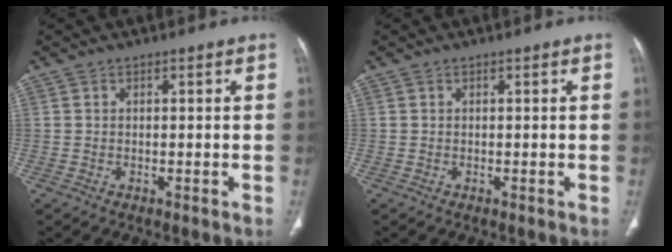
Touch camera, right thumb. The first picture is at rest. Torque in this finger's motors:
{"motor_torque": [-0.41, -0.04, -0.26, 0.26, 0.01]}